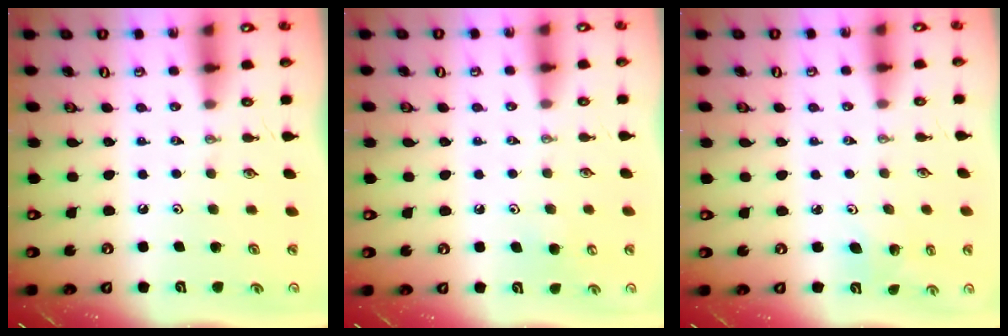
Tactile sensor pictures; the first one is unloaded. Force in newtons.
{"total": 4.4, "press": 4.4, "slide": 0.5}
{"total": 2.8, "press": 2.4, "slide": 1.5}